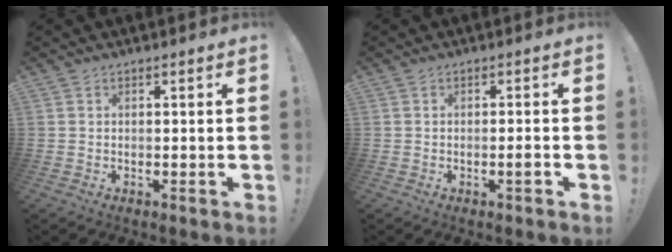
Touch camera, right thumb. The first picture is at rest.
{"total": 2.0, "force": [-1.1, 0.0, 1.7], "torque": [-0.021, -0.002, -0.021]}